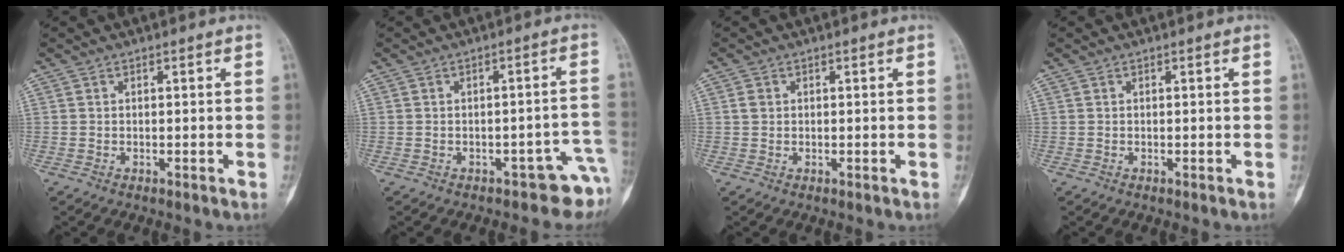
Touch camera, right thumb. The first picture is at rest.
{"total": 5.3, "force": [-3.2, 2.5, 3.4], "torque": [-0.007, 0.041, -0.037]}
{"total": 1.2, "force": [0.2, 1.0, 0.6], "torque": [-0.009, 0.003, 0.004]}
{"total": 0.0}